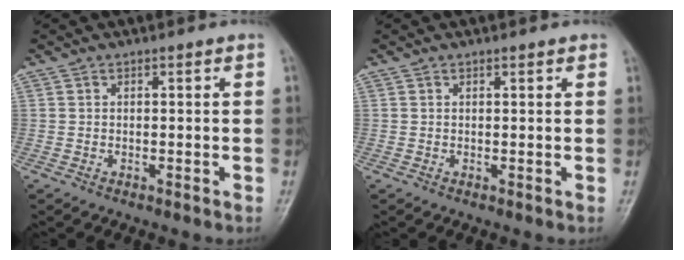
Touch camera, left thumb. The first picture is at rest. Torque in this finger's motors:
{"motor_torque": [-0.11, -0.02, -0.10, -0.01, 0.02]}